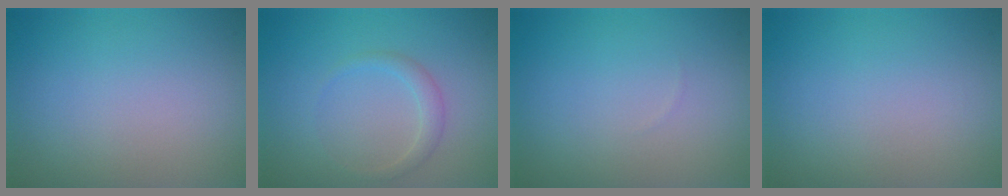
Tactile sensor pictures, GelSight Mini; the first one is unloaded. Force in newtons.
{"total": 1.4, "press": 1.4, "slide": 0.0}
{"total": 0.0}
{"total": 0.0}